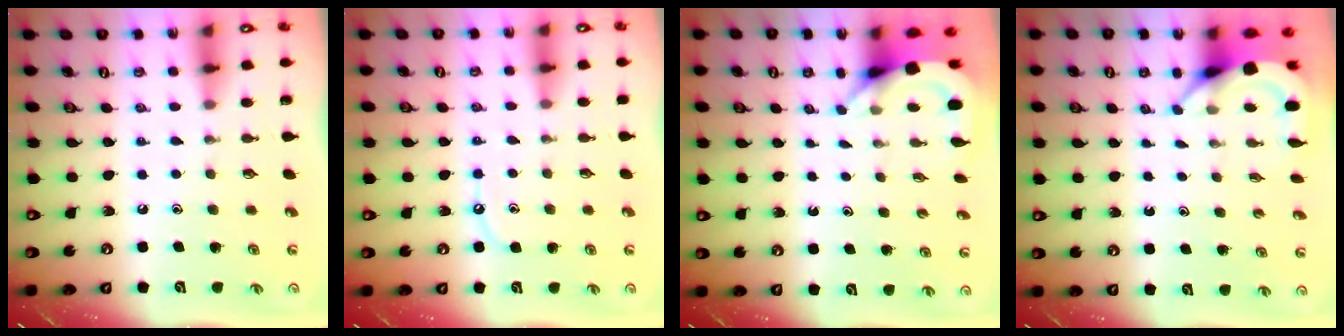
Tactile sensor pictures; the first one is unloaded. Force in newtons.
{"total": 5.7, "press": 5.6, "slide": 0.6}
{"total": 3.9, "press": 3.9, "slide": 0.3}
{"total": 4.0, "press": 4.0, "slide": 0.2}